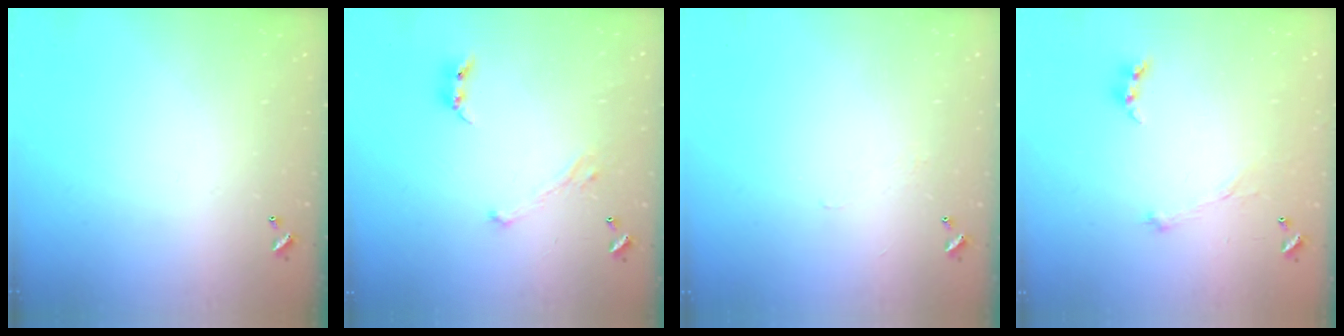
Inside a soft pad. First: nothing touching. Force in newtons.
{"total": 2.6, "press": 2.4, "slide": 1.0}
{"total": 2.3, "press": 2.2, "slide": 0.5}
{"total": 2.3, "press": 2.2, "slide": 0.5}